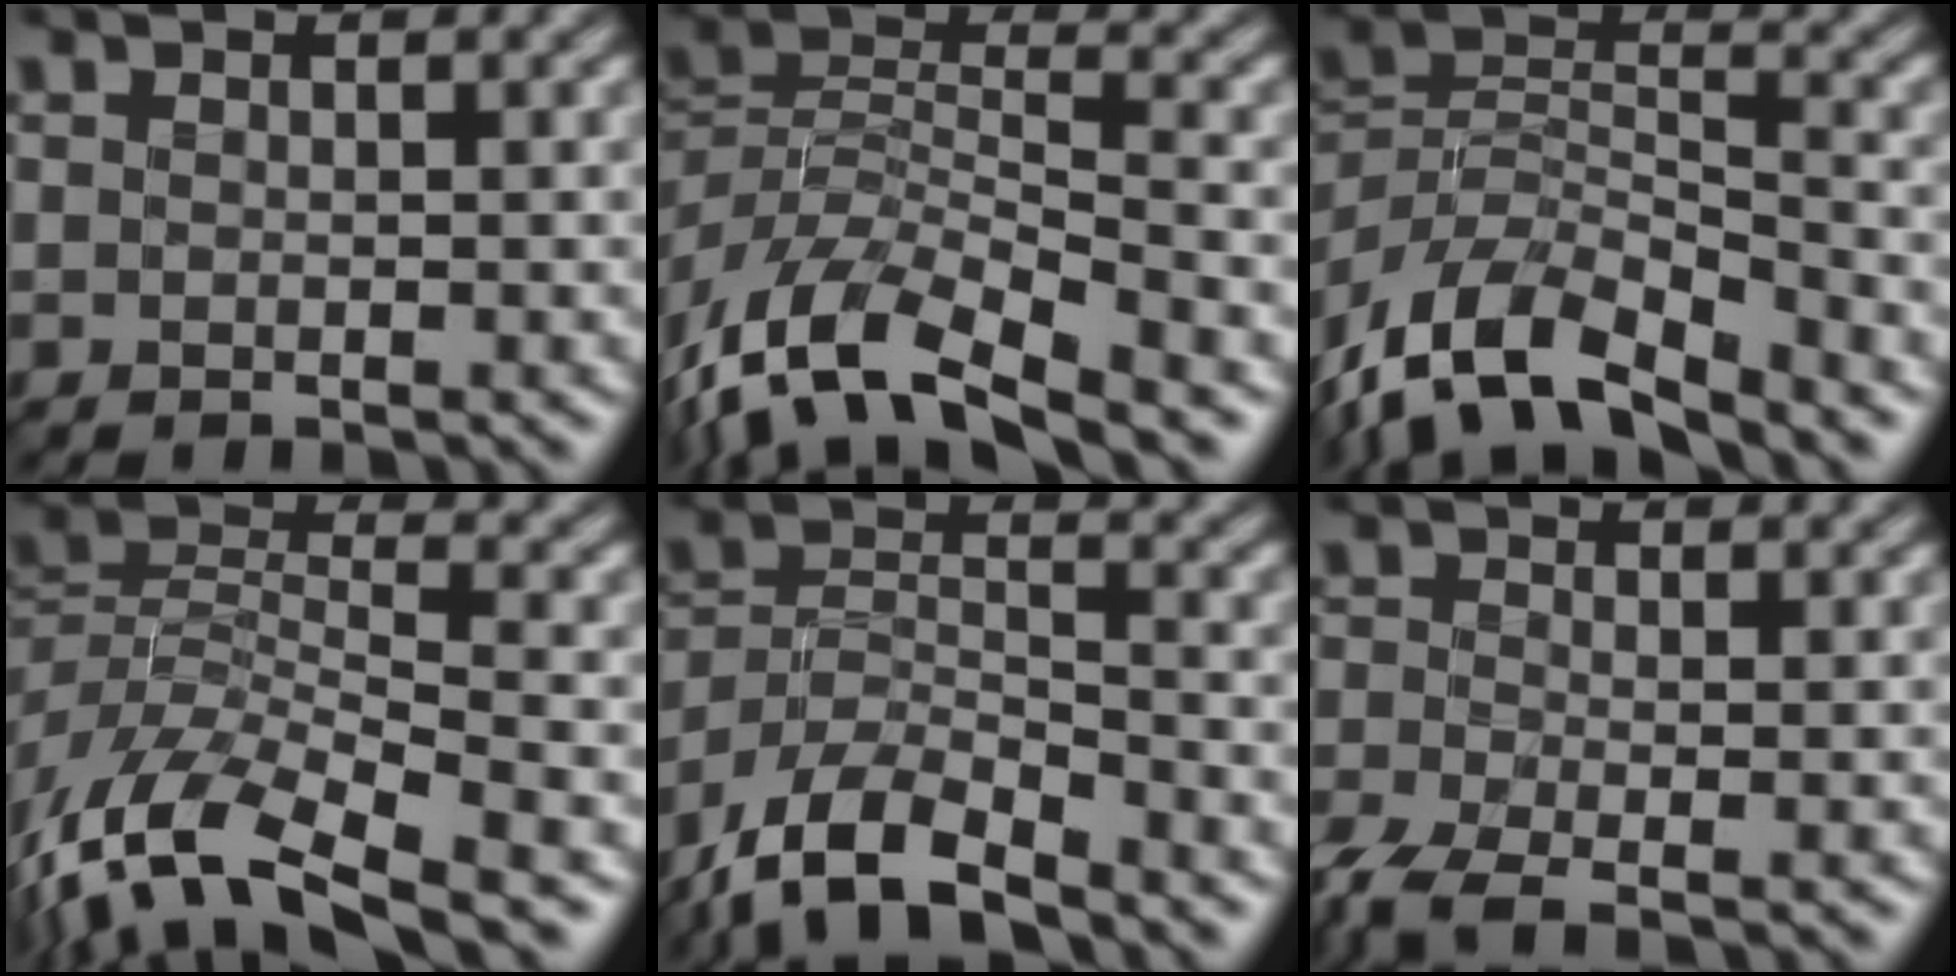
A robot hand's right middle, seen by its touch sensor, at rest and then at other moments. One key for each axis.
{"total": 11.2, "fx": -7.9, "fy": 4.2, "fz": 6.8, "tx": -0.141, "ty": 0.003, "tz": -0.148}
{"total": 10.7, "fx": -8.2, "fy": 4.0, "fz": 5.6, "tx": -0.112, "ty": 0.003, "tz": -0.158}
{"total": 11.9, "fx": -7.5, "fy": 4.6, "fz": 8.0, "tx": -0.173, "ty": -0.005, "tz": -0.137}
{"total": 8.7, "fx": -6.9, "fy": 2.9, "fz": 4.4, "tx": -0.079, "ty": -0.004, "tz": -0.140}
{"total": 4.6, "fx": -3.3, "fy": 1.4, "fz": 2.9, "tx": -0.069, "ty": -0.018, "tz": -0.080}